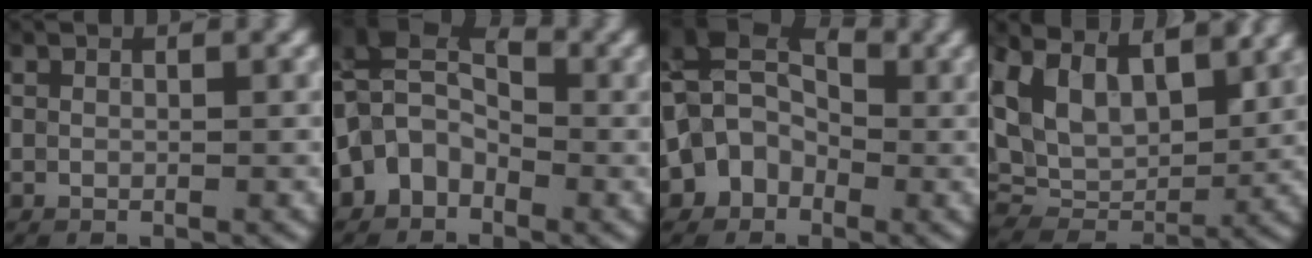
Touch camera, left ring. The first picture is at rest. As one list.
[{"total": 6.4, "force": [-1.1, 4.9, 4.0], "torque": [-0.039, 0.022, -0.049]}, {"total": 7.0, "force": [0.1, 5.7, 4.1], "torque": [-0.041, 0.021, -0.025]}, {"total": 11.6, "force": [4.9, 7.2, 7.7], "torque": [-0.155, 0.015, 0.084]}]